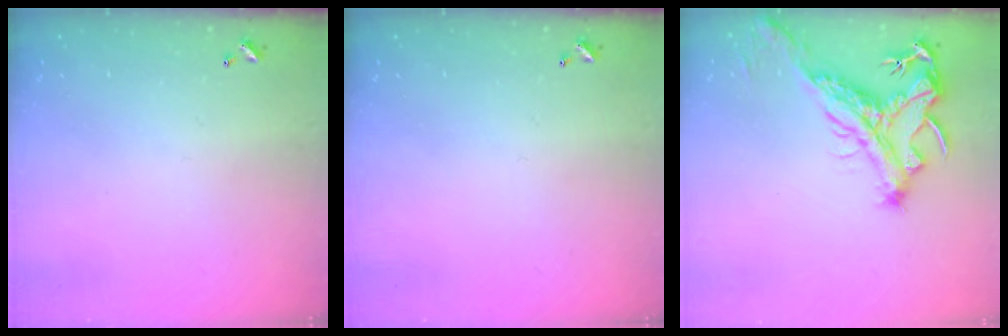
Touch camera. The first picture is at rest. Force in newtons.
{"total": 0.0}
{"total": 2.1, "press": 1.7, "slide": 1.2}